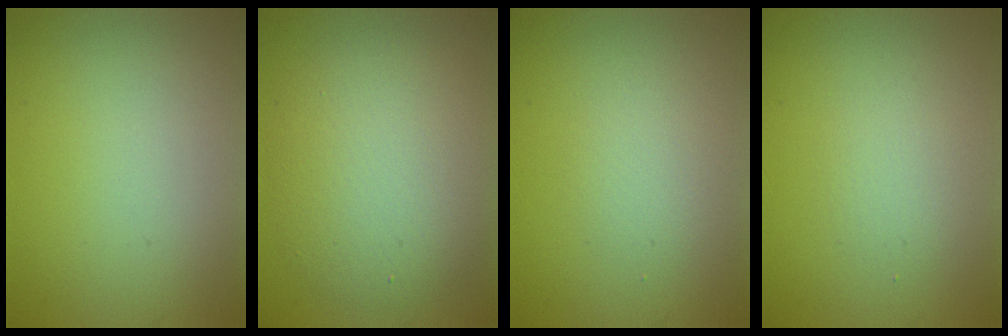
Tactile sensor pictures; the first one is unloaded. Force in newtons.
{"total": 6.9, "press": 6.9, "slide": 0.7}
{"total": 1.7, "press": 1.7, "slide": 0.1}
{"total": 1.6, "press": 1.6, "slide": 0.1}